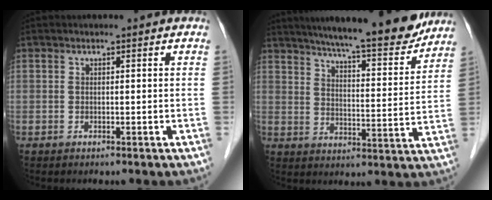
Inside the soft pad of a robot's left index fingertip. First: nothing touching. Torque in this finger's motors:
{"motor_torque": [0.42, -0.70, 0.67, 0.13]}